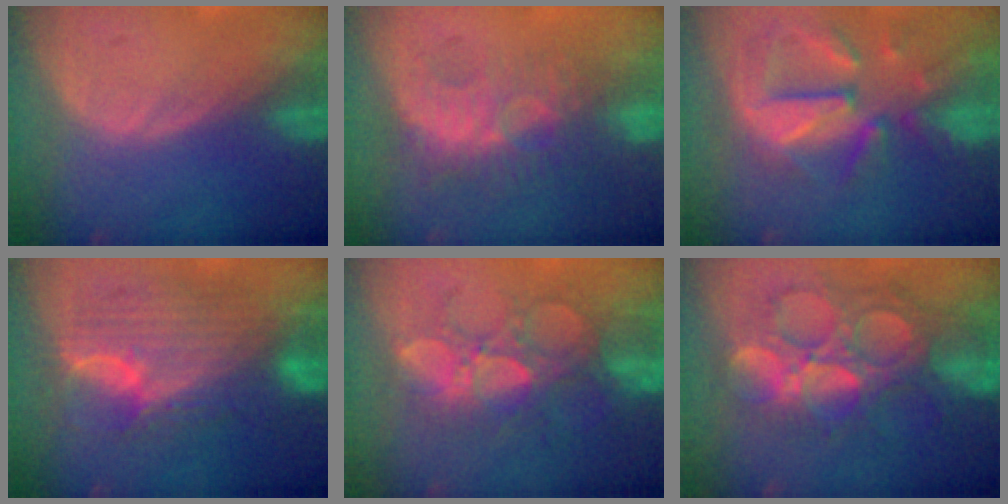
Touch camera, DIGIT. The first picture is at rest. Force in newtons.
{"total": 8.7, "press": 8.0, "slide": 3.4}
{"total": 11.1, "press": 9.8, "slide": 5.4}
{"total": 11.4, "press": 11.3, "slide": 0.9}
{"total": 10.3, "press": 9.3, "slide": 4.4}
{"total": 11.3, "press": 11.3, "slide": 1.2}